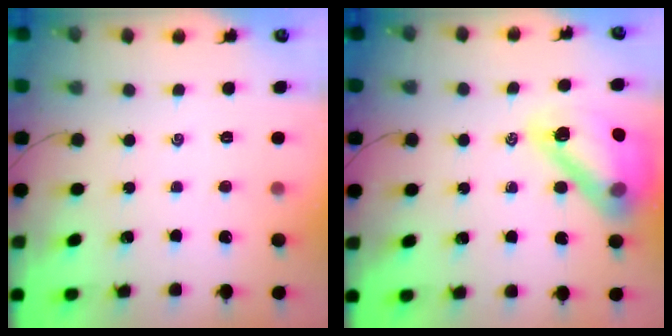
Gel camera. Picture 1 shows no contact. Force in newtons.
{"total": 20.1, "press": 19.8, "slide": 3.2}